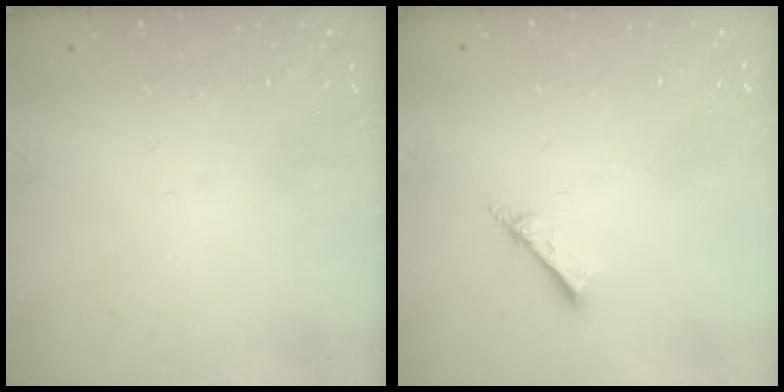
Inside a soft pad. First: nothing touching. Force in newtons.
{"total": 2.8, "press": 2.7, "slide": 0.4}